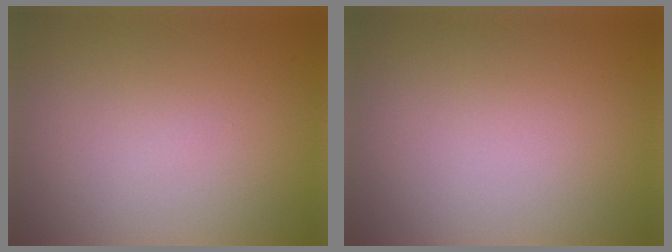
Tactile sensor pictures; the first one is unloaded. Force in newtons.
{"total": 0.0}